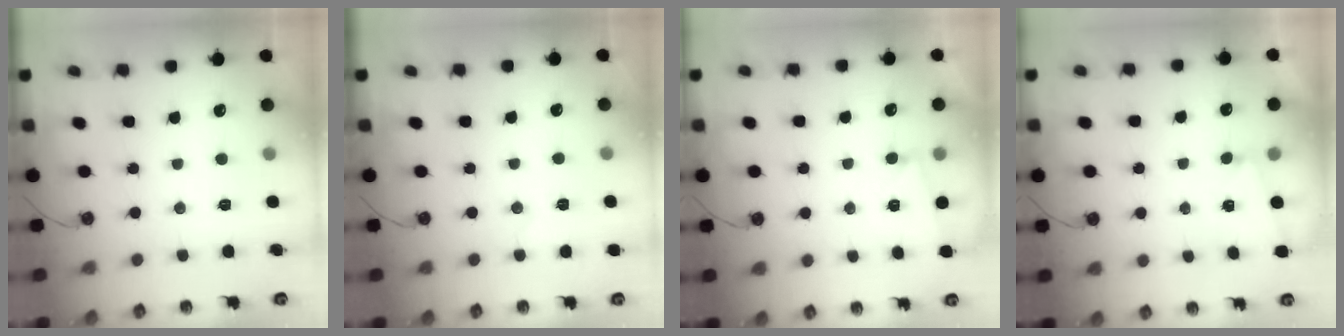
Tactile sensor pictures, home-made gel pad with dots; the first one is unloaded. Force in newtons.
{"total": 2.9, "press": 2.4, "slide": 1.7}
{"total": 1.6, "press": 1.6, "slide": 0.3}
{"total": 2.1, "press": 0.8, "slide": 1.9}